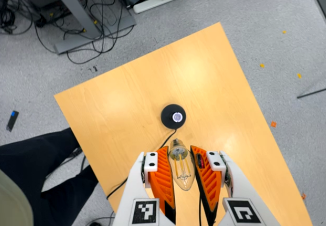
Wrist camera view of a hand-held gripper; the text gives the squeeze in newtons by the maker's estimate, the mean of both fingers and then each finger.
{"total": 19.7, "left": 21.4, "right": 18.0}